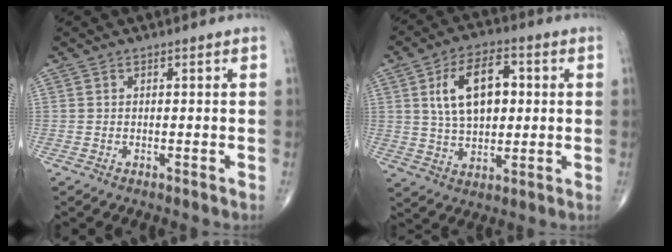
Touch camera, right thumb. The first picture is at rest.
{"total": 13.2, "force": [2.8, 7.7, 10.4], "torque": [-0.157, 0.003, 0.048]}